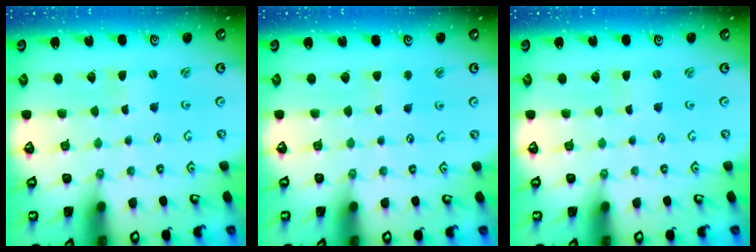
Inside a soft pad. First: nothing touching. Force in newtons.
{"total": 2.5, "press": 2.5, "slide": 0.3}
{"total": 0.0}